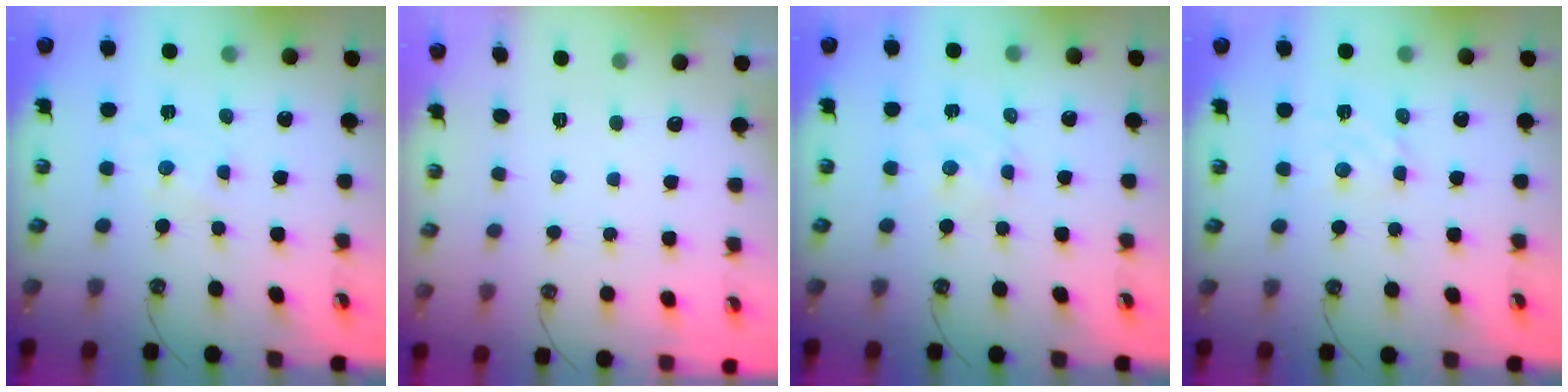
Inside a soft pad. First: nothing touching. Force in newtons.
{"total": 0.0}
{"total": 2.0, "press": 2.0, "slide": 0.5}
{"total": 3.4, "press": 3.3, "slide": 0.6}